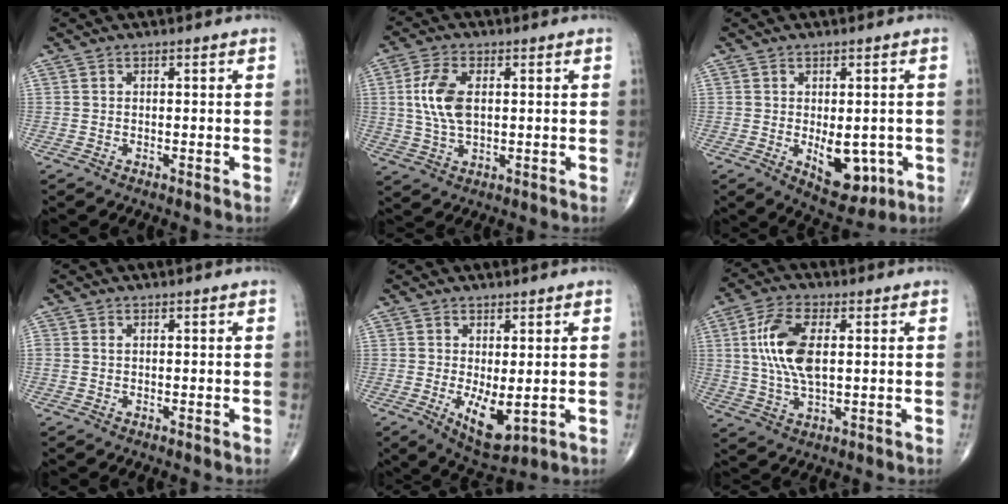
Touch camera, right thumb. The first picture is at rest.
{"total": 8.3, "force": [1.2, 4.4, 6.9], "torque": [-0.150, -0.001, 0.025]}
{"total": 8.8, "force": [-1.8, 4.7, 7.2], "torque": [-0.074, -0.011, -0.011]}
{"total": 0.6, "force": [0.1, 0.5, 0.4], "torque": [-0.012, 0.003, 0.004]}
{"total": 7.2, "force": [-0.9, 3.0, 6.5], "torque": [-0.099, -0.021, 0.000]}
{"total": 11.4, "force": [1.8, 5.3, 9.9], "torque": [-0.207, 0.001, 0.035]}